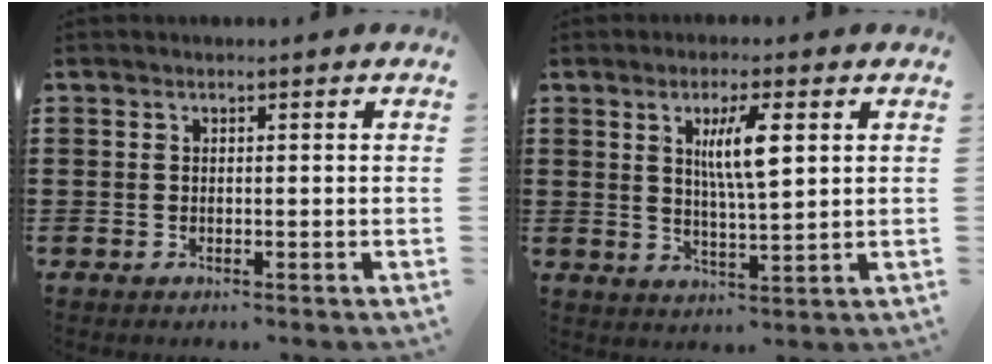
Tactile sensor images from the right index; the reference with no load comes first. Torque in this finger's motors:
{"motor_torque": [0.82, -0.31, 0.52, 0.10]}